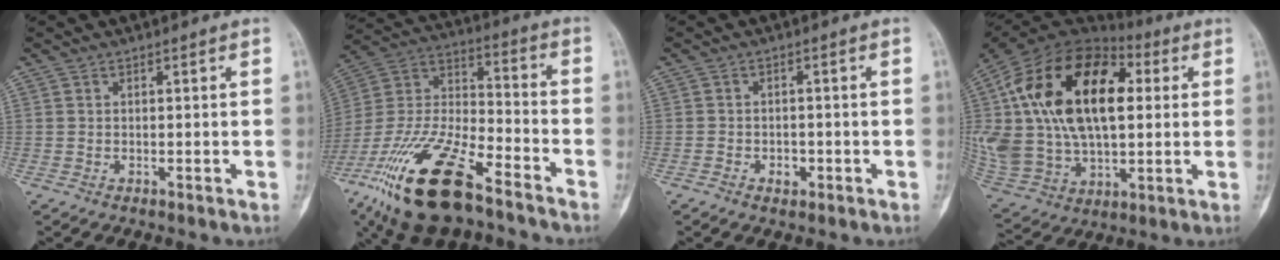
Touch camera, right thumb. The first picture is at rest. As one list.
[{"total": 25.2, "force": [-15.9, 9.1, 17.3], "torque": [-0.380, 0.037, -0.291]}, {"total": 2.3, "force": [-1.1, 1.7, 1.2], "torque": [-0.009, 0.009, -0.013]}, {"total": 33.7, "force": [6.4, 19.6, 26.6], "torque": [-0.535, 0.034, 0.120]}]